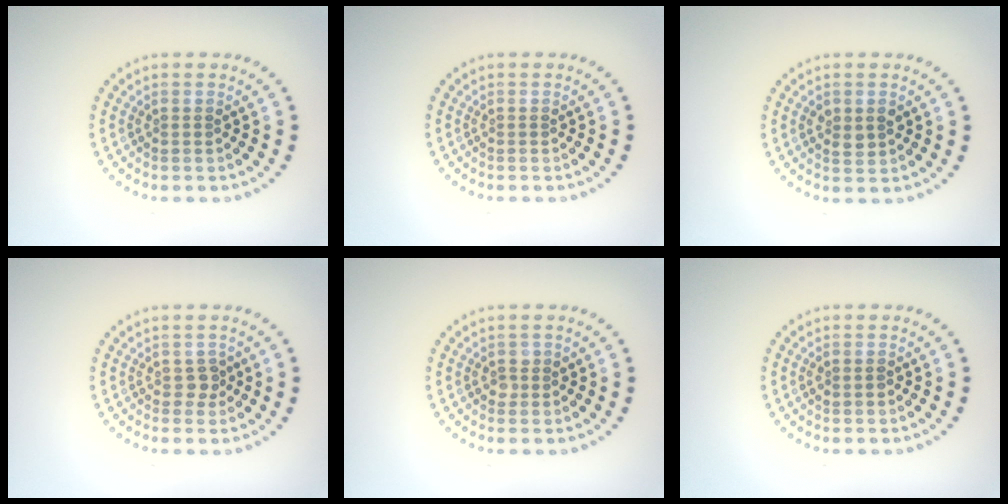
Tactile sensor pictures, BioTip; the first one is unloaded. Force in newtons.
{"total": 0.0}
{"total": 1.7, "press": 1.7, "slide": 0.2}
{"total": 1.2, "press": 1.1, "slide": 0.5}
{"total": 0.9, "press": 0.9, "slide": 0.1}
{"total": 0.8, "press": 0.8, "slide": 0.1}